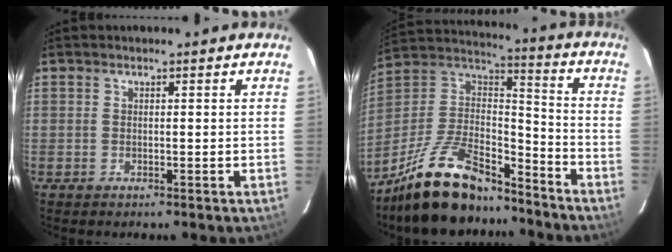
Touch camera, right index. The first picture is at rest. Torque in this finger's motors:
{"motor_torque": [1.14, -1.00, 0.68, 0.09]}